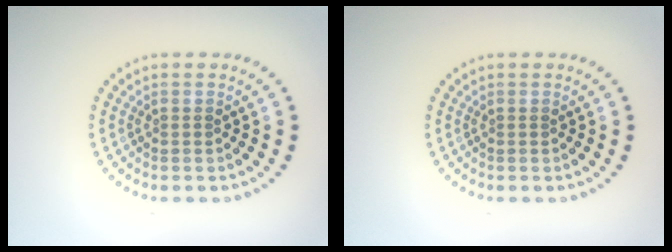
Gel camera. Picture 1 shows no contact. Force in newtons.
{"total": 0.0}